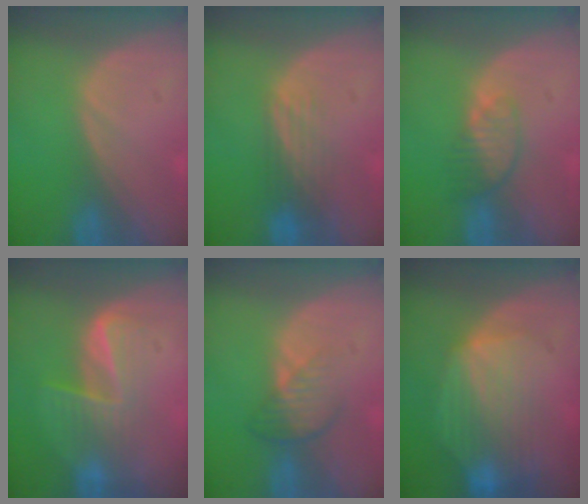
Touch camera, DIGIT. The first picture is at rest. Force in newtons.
{"total": 4.0, "press": 3.2, "slide": 2.3}
{"total": 3.5, "press": 3.4, "slide": 0.9}
{"total": 7.0, "press": 5.7, "slide": 4.0}
{"total": 3.8, "press": 3.4, "slide": 1.6}
{"total": 8.5, "press": 7.9, "slide": 3.0}